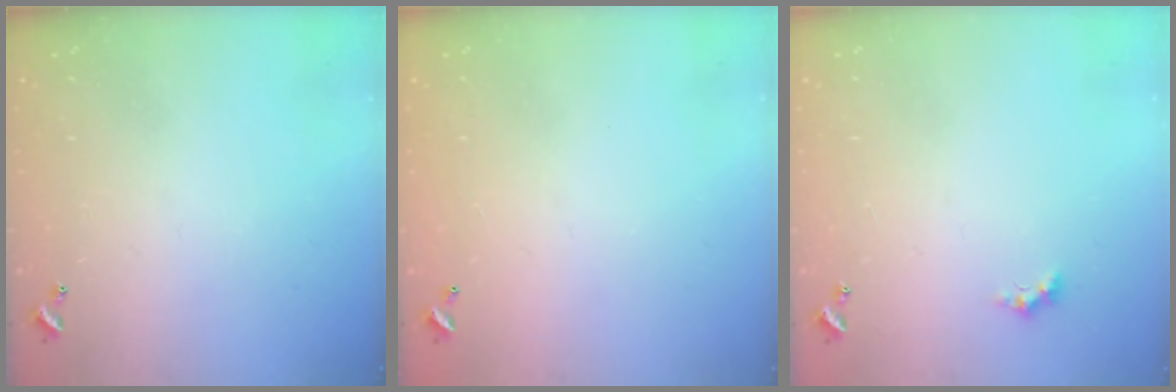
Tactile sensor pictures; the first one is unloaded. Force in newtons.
{"total": 2.8, "press": 2.8, "slide": 0.1}
{"total": 1.1, "press": 1.1, "slide": 0.4}